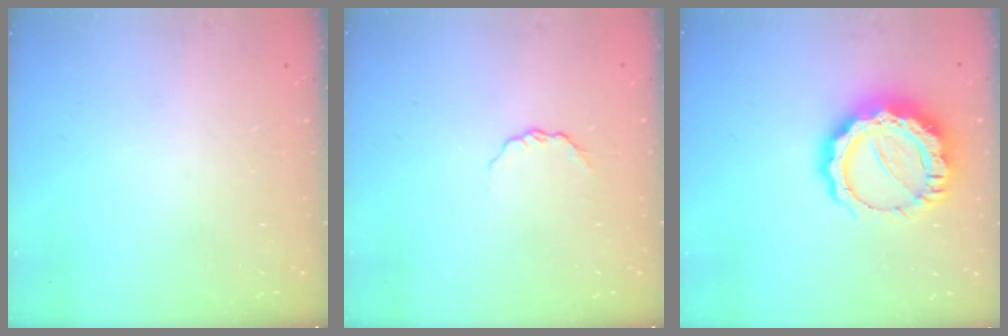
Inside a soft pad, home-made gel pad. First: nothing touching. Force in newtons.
{"total": 3.3, "press": 3.3, "slide": 0.3}
{"total": 15.7, "press": 15.6, "slide": 1.5}